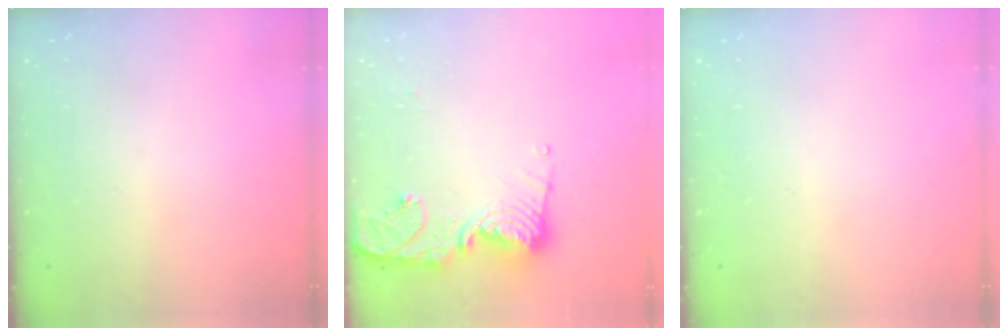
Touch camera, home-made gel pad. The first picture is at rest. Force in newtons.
{"total": 13.5, "press": 13.4, "slide": 1.3}
{"total": 0.0}